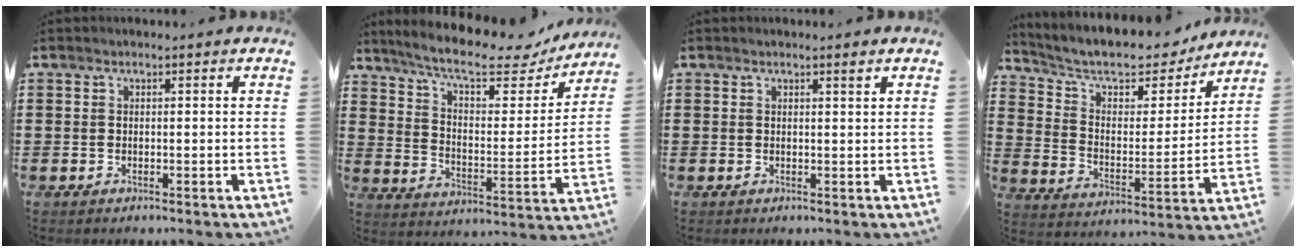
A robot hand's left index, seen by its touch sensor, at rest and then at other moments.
{"total": 10.3, "force": [8.4, 1.7, 5.7], "torque": [-0.126, -0.044, 0.138]}
{"total": 1.3, "force": [0.8, 0.0, 1.0], "torque": [-0.019, 0.000, 0.014]}
{"total": 9.0, "force": [7.7, 2.8, 3.8], "torque": [-0.092, -0.050, 0.129]}